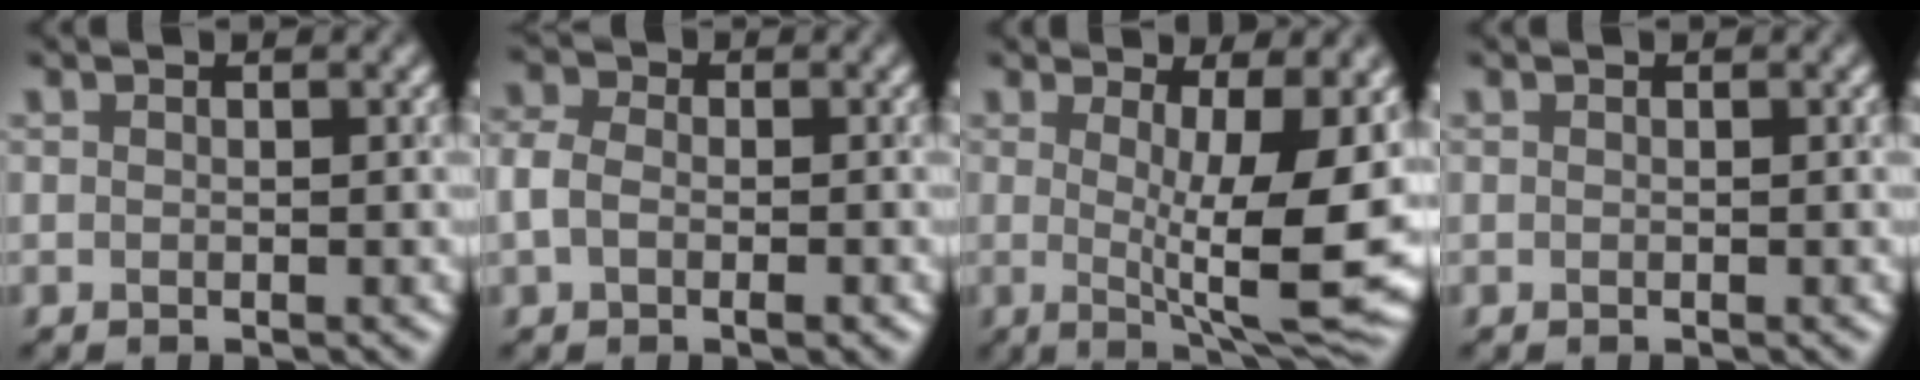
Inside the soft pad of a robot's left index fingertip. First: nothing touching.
{"total": 3.1, "force": [-0.8, 2.1, 2.1], "torque": [-0.044, 0.009, -0.020]}
{"total": 11.1, "force": [-0.2, 2.9, 10.8], "torque": [-0.141, -0.012, 0.001]}
{"total": 0.0}